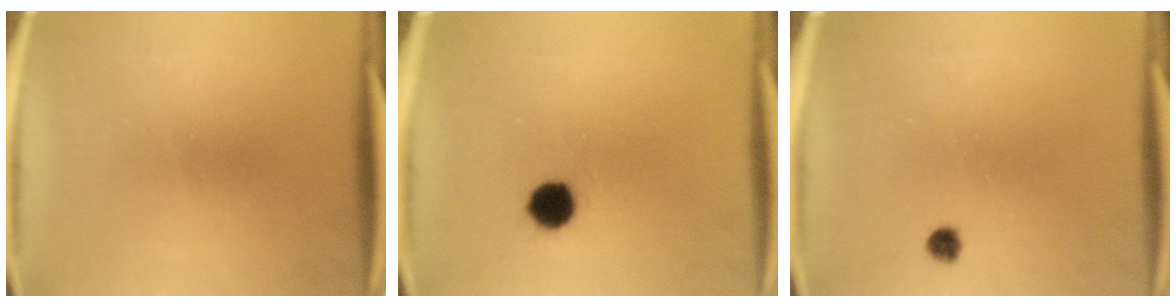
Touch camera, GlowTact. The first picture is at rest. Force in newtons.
{"total": 5.3}
{"total": 1.7}